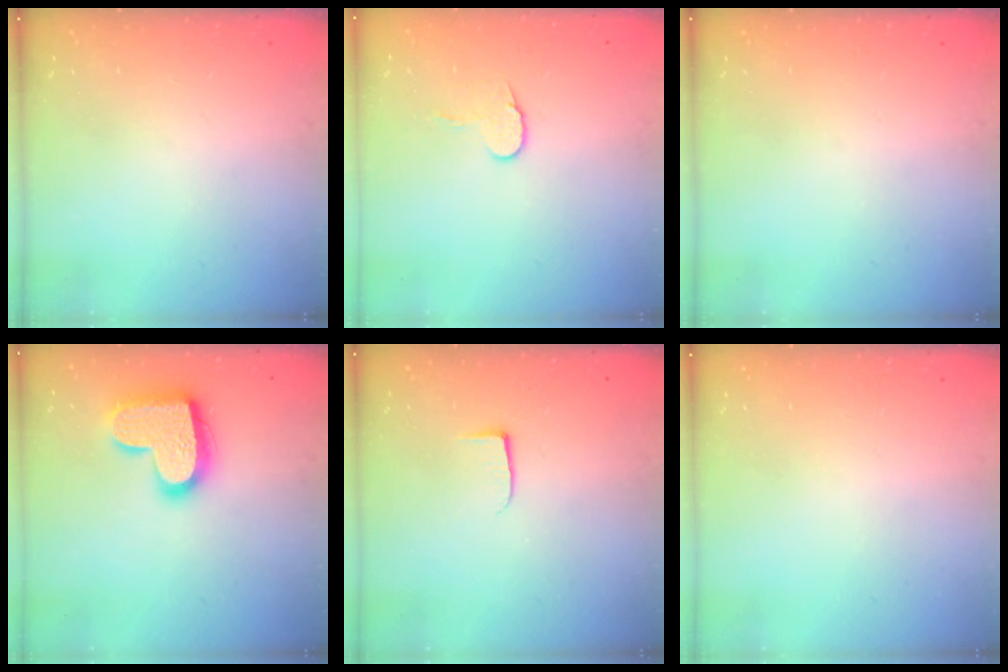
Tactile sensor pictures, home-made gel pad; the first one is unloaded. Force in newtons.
{"total": 7.3, "press": 7.3, "slide": 0.4}
{"total": 0.0}
{"total": 18.5, "press": 18.5, "slide": 1.0}
{"total": 3.8, "press": 3.8, "slide": 0.5}
{"total": 0.0}